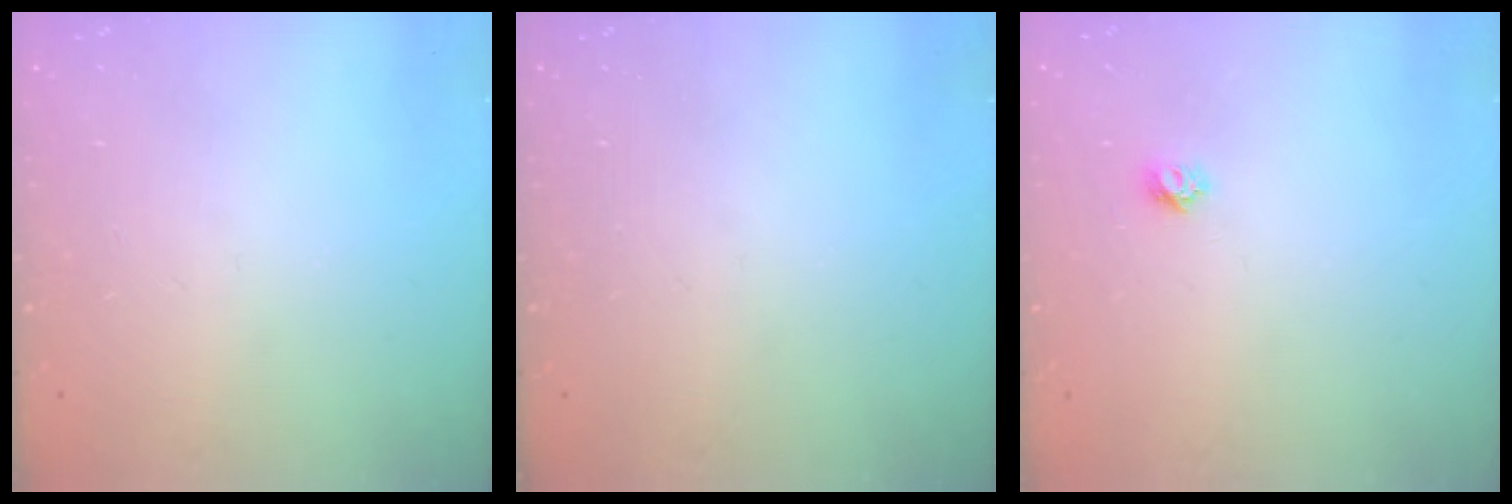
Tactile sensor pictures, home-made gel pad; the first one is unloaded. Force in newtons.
{"total": 0.0}
{"total": 3.7, "press": 3.7, "slide": 0.2}